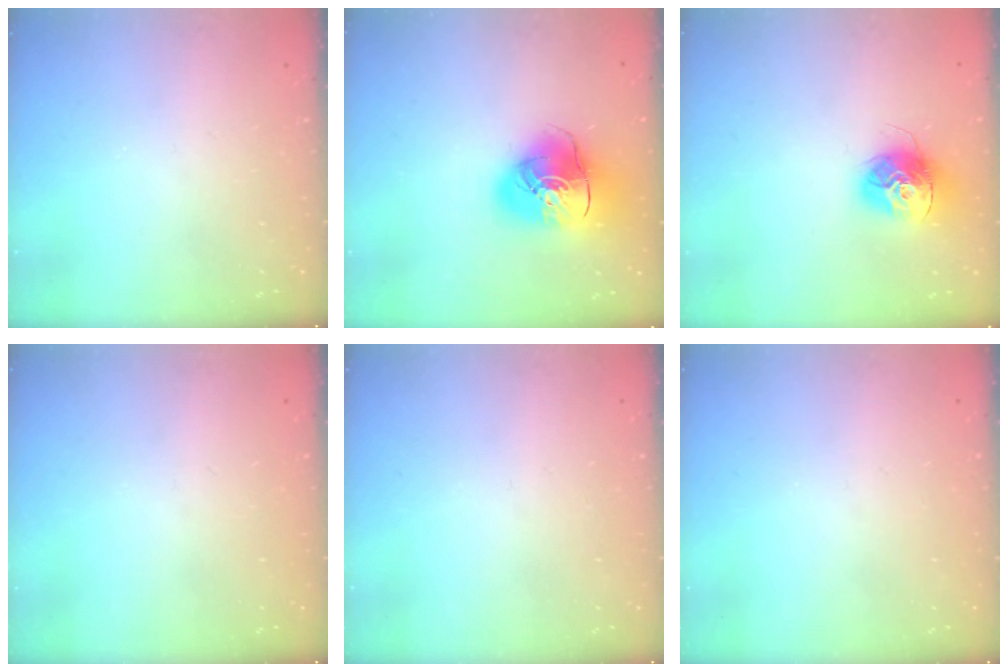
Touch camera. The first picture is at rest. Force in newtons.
{"total": 15.4, "press": 15.2, "slide": 2.3}
{"total": 13.7, "press": 13.6, "slide": 1.3}
{"total": 0.0}
{"total": 0.0}
{"total": 0.0}